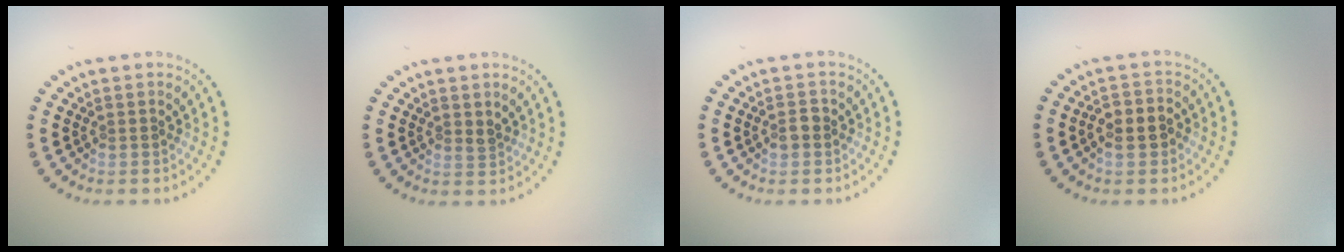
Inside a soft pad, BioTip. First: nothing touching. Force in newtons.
{"total": 0.9, "press": 0.7, "slide": 0.6}
{"total": 1.4, "press": 1.4, "slide": 0.2}
{"total": 2.7, "press": 2.6, "slide": 0.6}